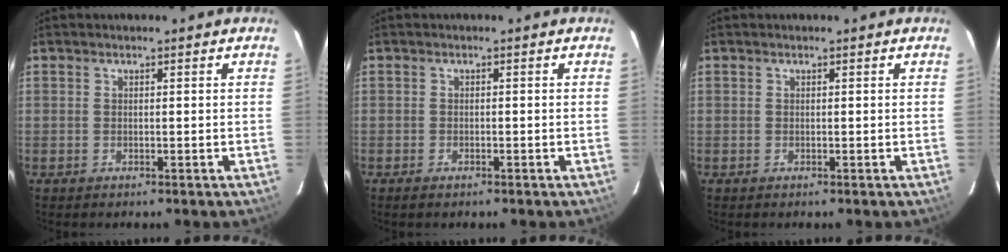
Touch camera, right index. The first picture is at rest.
{"total": 1.5, "force": [-1.2, 0.7, 0.7], "torque": [-0.018, -0.001, -0.023]}
{"total": 0.0}